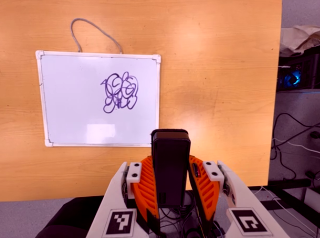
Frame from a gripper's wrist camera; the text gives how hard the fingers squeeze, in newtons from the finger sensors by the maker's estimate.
{"total": 4.5, "left": 3.0, "right": 6.0}